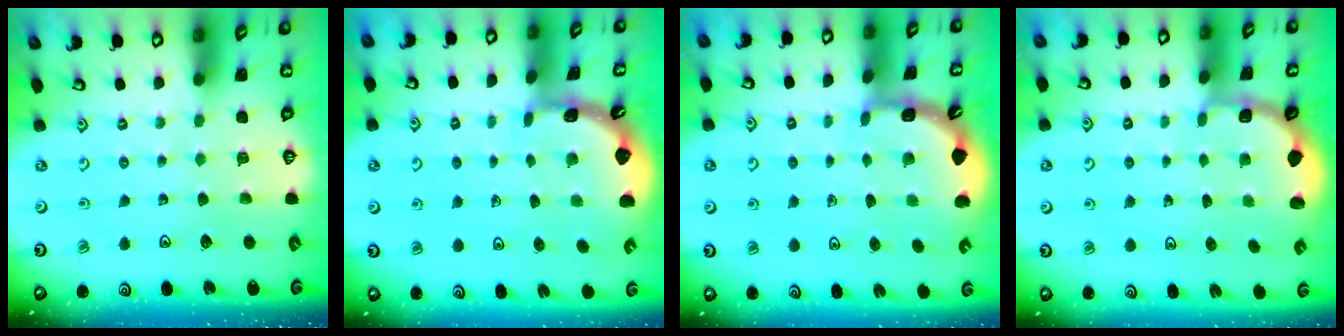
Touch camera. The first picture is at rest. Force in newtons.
{"total": 1.7, "press": 1.7, "slide": 0.1}
{"total": 2.2, "press": 2.2, "slide": 0.4}
{"total": 1.8, "press": 1.6, "slide": 0.7}